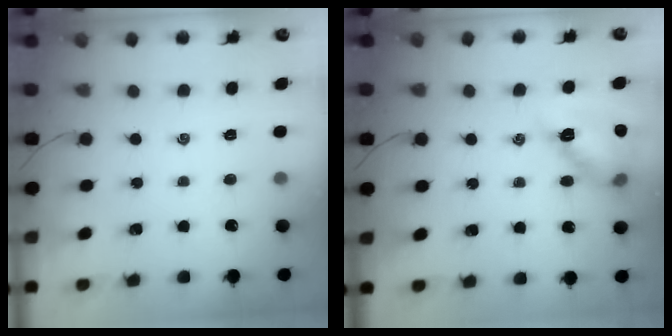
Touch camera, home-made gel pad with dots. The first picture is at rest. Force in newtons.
{"total": 13.7, "press": 13.2, "slide": 3.5}